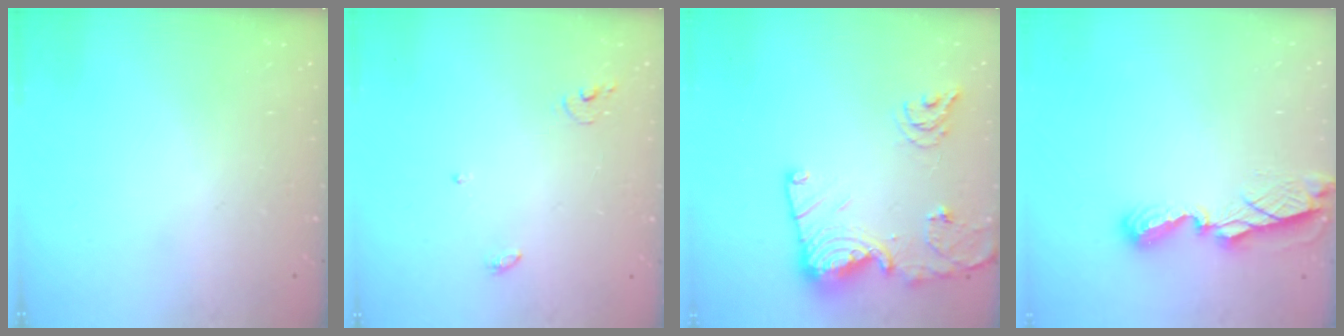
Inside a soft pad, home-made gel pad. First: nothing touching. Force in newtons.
{"total": 3.8, "press": 3.8, "slide": 0.4}
{"total": 16.5, "press": 16.5, "slide": 1.7}
{"total": 7.7, "press": 7.7, "slide": 0.7}